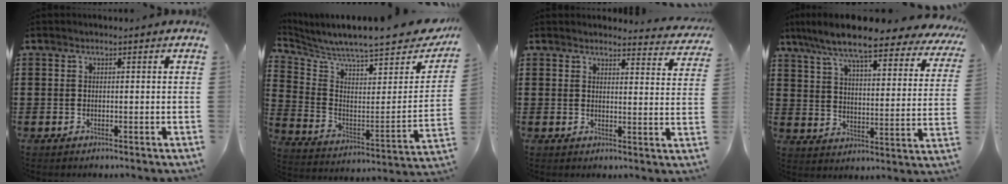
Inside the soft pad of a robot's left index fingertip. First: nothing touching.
{"total": 7.2, "force": [6.6, 0.1, 2.9], "torque": [-0.082, -0.068, 0.106]}
{"total": 3.1, "force": [3.0, 0.4, 0.5], "torque": [-0.013, -0.016, 0.053]}
{"total": 9.5, "force": [8.1, 0.9, 4.9], "torque": [-0.126, -0.043, 0.138]}